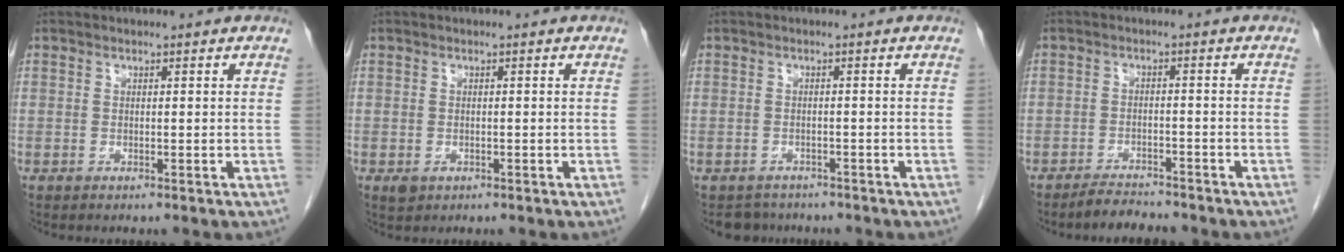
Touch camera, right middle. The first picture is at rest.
{"total": 1.4, "force": [-0.5, 1.0, 0.7], "torque": [-0.011, 0.001, -0.001]}
{"total": 3.1, "force": [-2.7, 1.5, -0.2], "torque": [-0.002, -0.001, -0.041]}
{"total": 3.7, "force": [-3.5, 0.8, 0.8], "torque": [-0.019, -0.009, -0.060]}